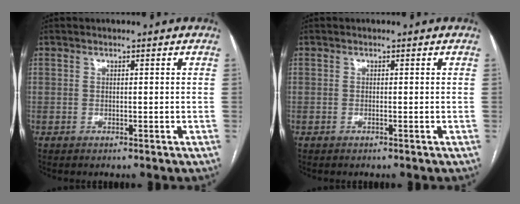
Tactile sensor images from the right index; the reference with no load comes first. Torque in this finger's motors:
{"motor_torque": [0.06, 0.02, -0.03, -0.01]}